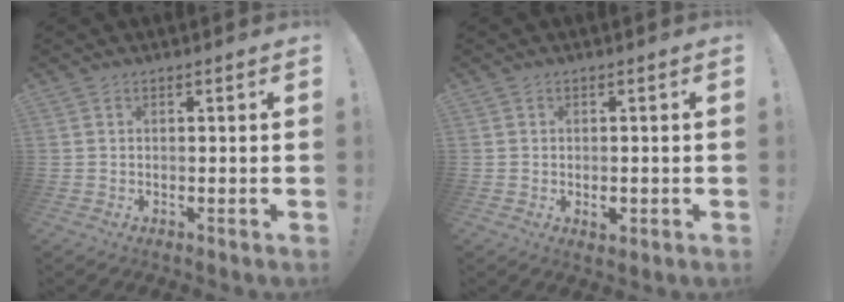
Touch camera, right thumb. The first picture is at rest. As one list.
[{"total": 2.2, "force": [-0.5, 1.4, 1.6], "torque": [-0.019, 0.003, -0.008]}]